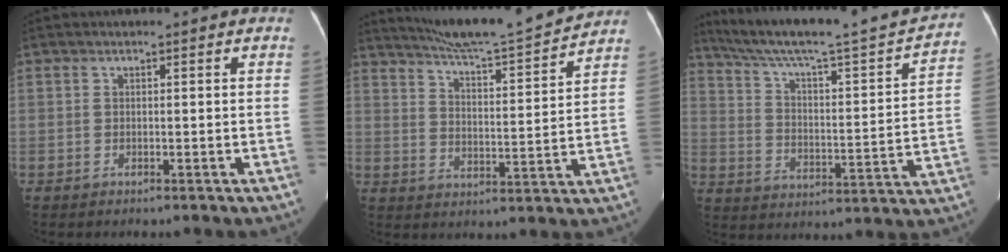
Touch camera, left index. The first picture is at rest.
{"total": 15.0, "force": [14.1, -0.7, 5.3], "torque": [-0.095, -0.014, 0.206]}
{"total": 25.2, "force": [22.5, 1.4, 11.3], "torque": [-0.181, -0.025, 0.309]}